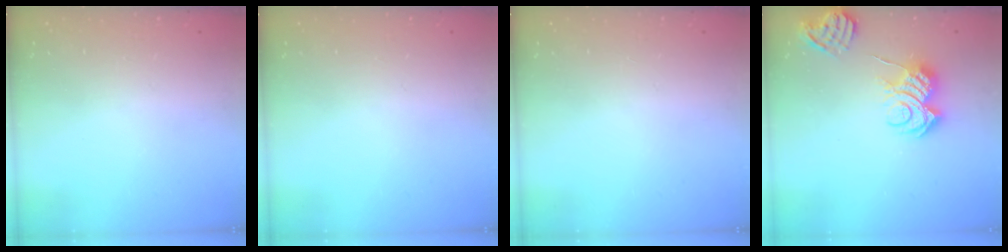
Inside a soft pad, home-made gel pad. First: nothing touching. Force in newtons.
{"total": 0.0}
{"total": 0.0}
{"total": 9.6, "press": 9.5, "slide": 1.4}